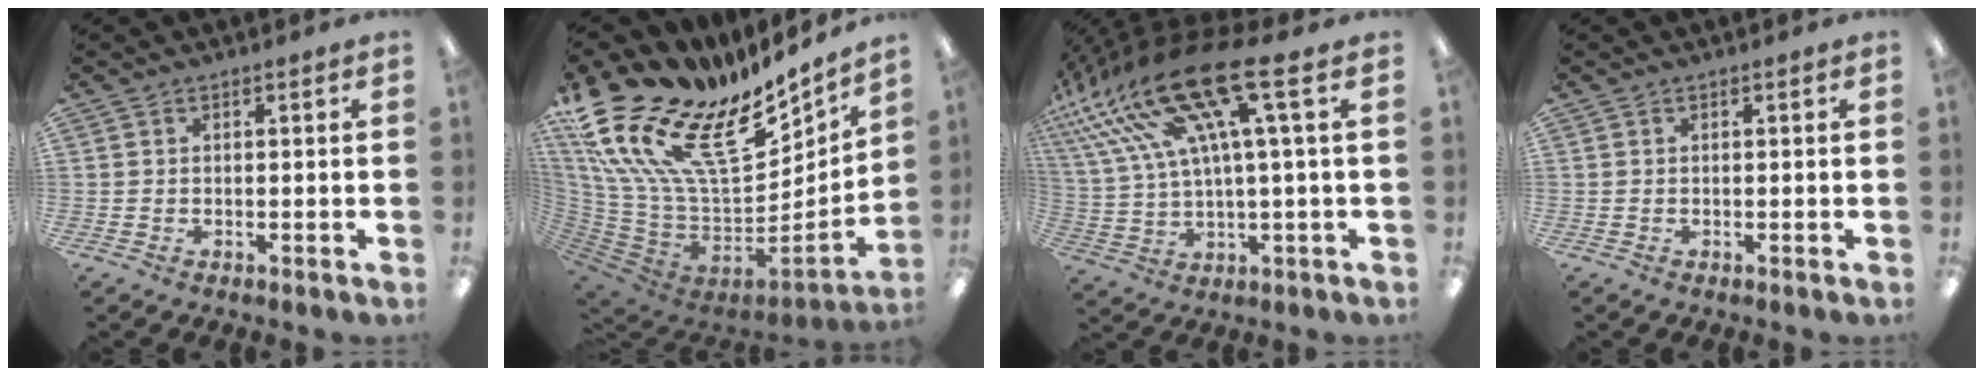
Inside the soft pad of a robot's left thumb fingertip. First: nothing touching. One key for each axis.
{"total": 25.7, "fx": 13.5, "fy": 13.7, "fz": 17.2, "tx": -0.321, "ty": -0.114, "tz": 0.272}
{"total": 21.2, "fx": 11.0, "fy": 5.9, "fz": 17.1, "tx": -0.357, "ty": -0.059, "tz": 0.178}
{"total": 0.0}